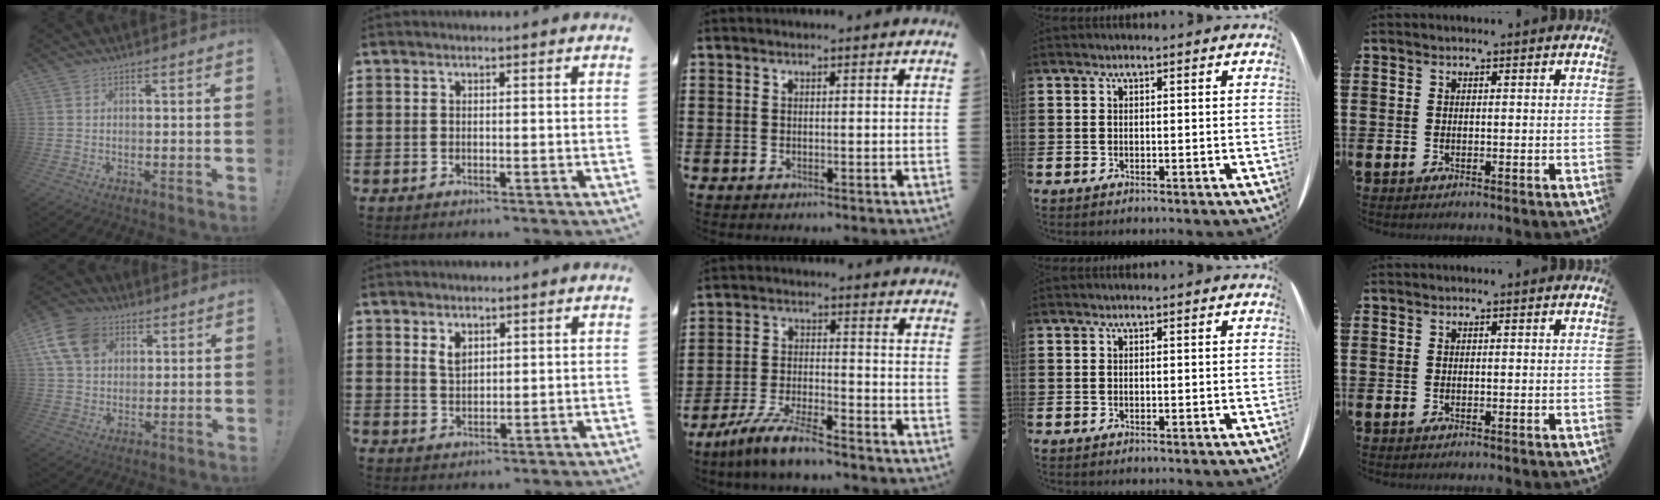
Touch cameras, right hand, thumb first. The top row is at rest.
{"thumb": {"total": 13.3, "force": [5.3, 9.8, 7.2], "torque": [-0.134, -0.017, 0.107]}, "index": {"total": 2.5, "force": [1.5, 1.4, 1.5], "torque": [-0.034, 0.002, 0.028]}, "middle": {"total": 7.2, "force": [-6.3, 0.4, 3.5], "torque": [-0.087, -0.012, -0.124]}}